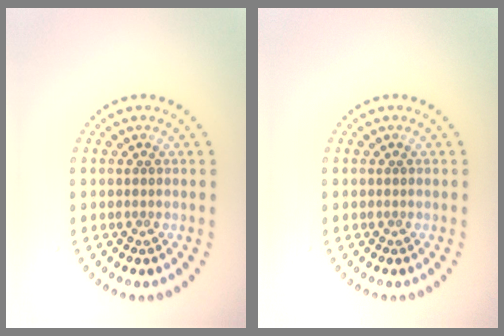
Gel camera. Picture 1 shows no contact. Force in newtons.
{"total": 0.0}